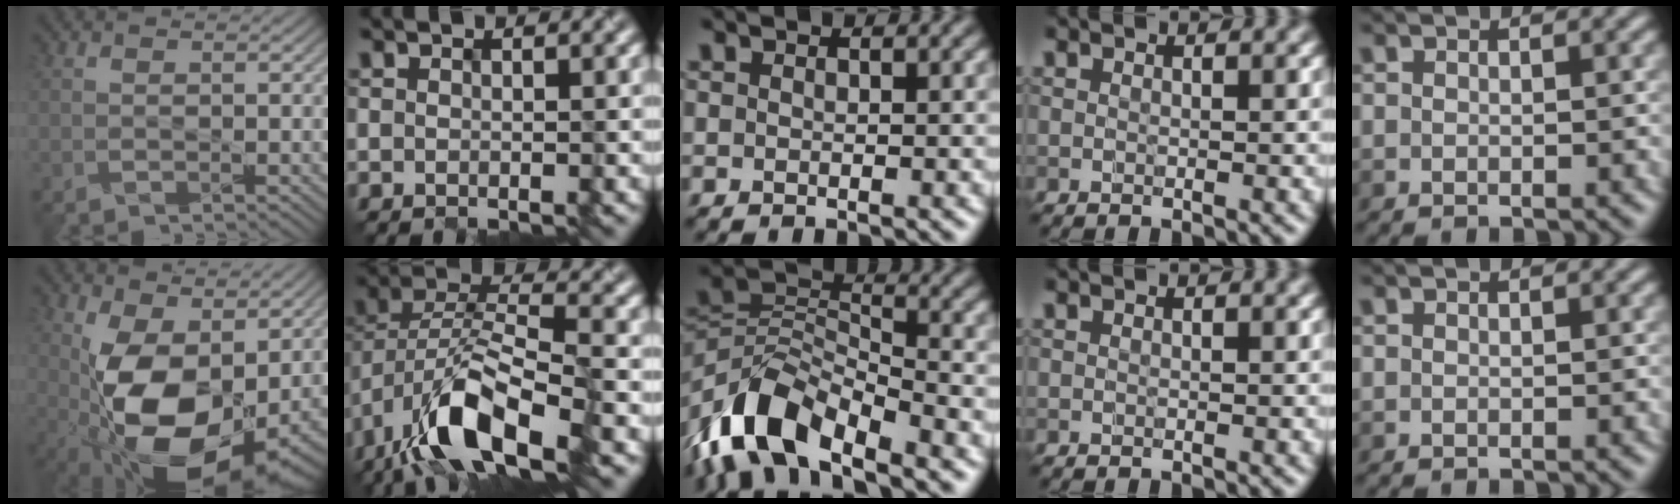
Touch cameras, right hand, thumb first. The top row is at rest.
{"thumb": {"total": 15.4, "force": [-1.0, 8.6, 12.8], "torque": [-0.232, -0.029, -0.009]}, "index": {"total": 10.3, "force": [-5.9, 3.9, 7.6], "torque": [-0.140, 0.003, -0.110]}, "middle": {"total": 9.9, "force": [-6.7, 4.4, 5.8], "torque": [-0.110, 0.008, -0.141]}}